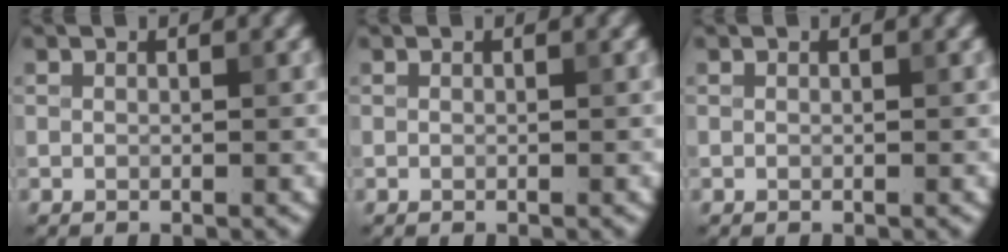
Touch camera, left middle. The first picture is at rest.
{"total": 0.0}
{"total": 0.0}